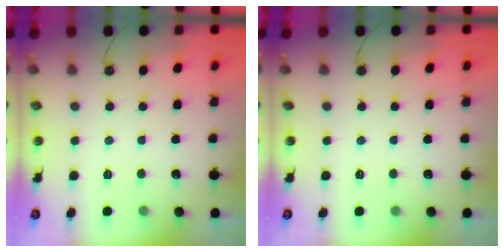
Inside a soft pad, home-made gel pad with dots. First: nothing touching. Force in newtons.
{"total": 0.0}